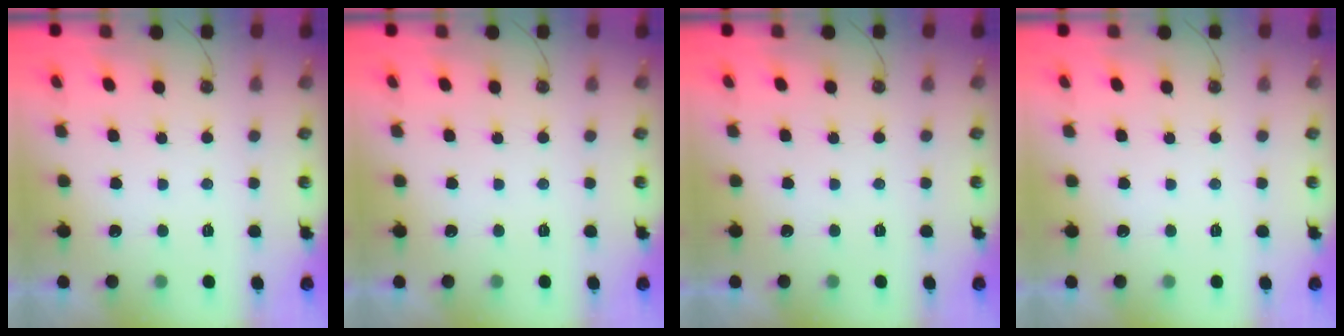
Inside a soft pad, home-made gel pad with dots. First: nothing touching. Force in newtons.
{"total": 0.0}
{"total": 0.0}
{"total": 0.0}